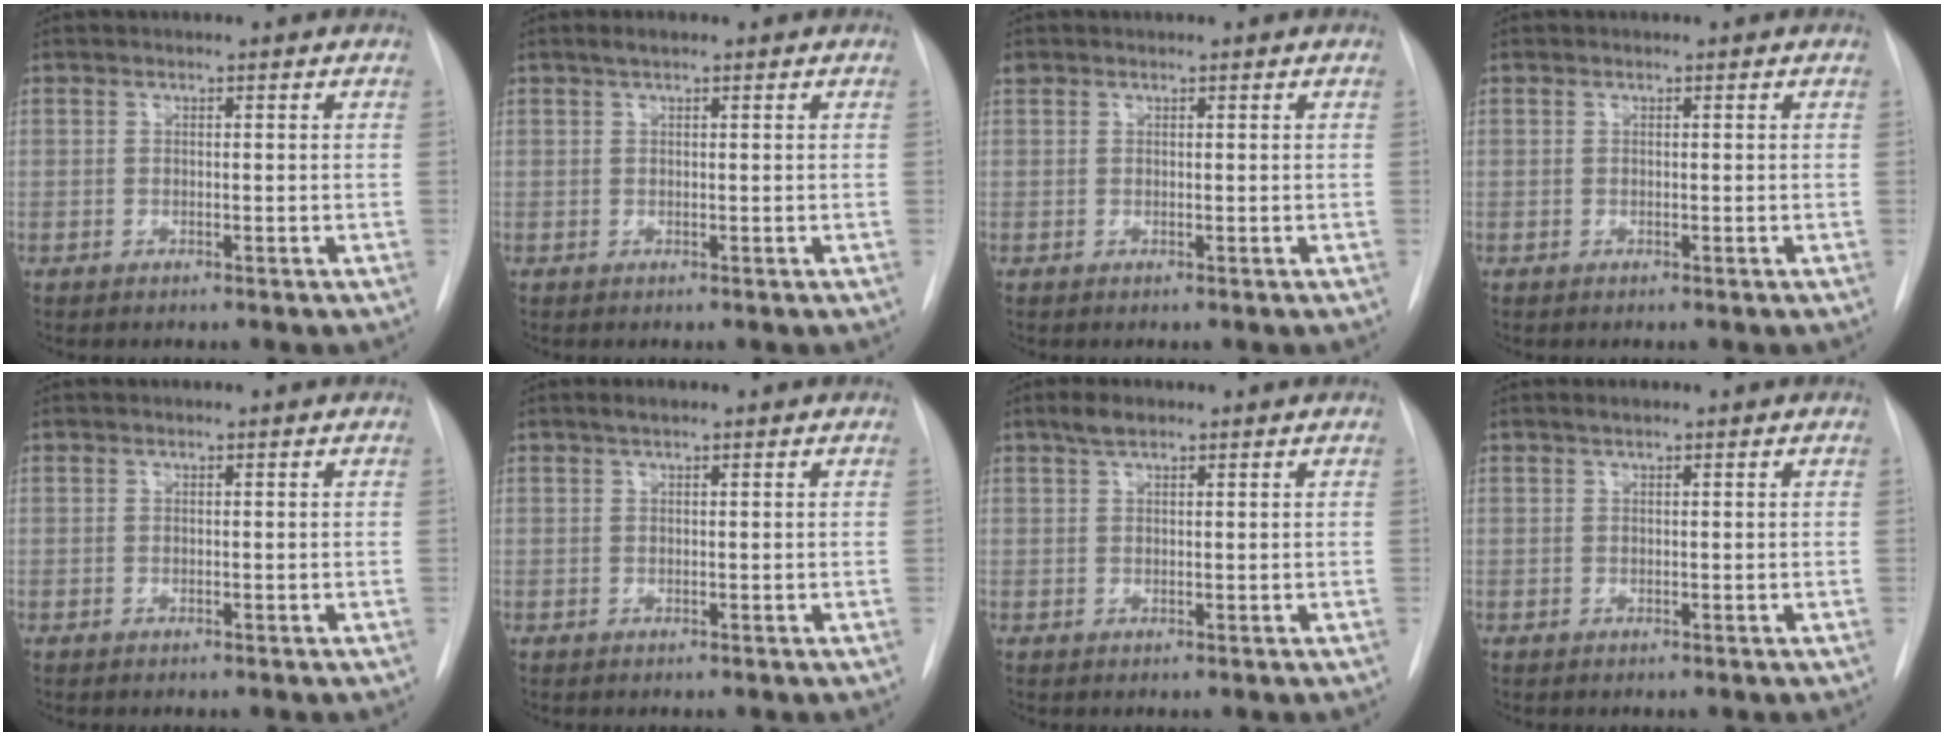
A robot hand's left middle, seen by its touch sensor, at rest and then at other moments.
{"total": 1.1, "force": [0.8, 0.2, 0.8], "torque": [-0.015, 0.005, 0.015]}
{"total": 0.7, "force": [0.5, 0.4, 0.0], "torque": [-0.002, 0.015, 0.010]}
{"total": 0.0}
{"total": 0.0}
{"total": 1.0, "force": [0.8, 0.2, 0.7], "torque": [-0.012, 0.005, 0.014]}
{"total": 2.2, "force": [1.6, 0.7, 1.3], "torque": [-0.027, 0.008, 0.029]}
{"total": 0.6, "force": [0.5, 0.1, 0.3], "torque": [-0.007, 0.003, 0.009]}